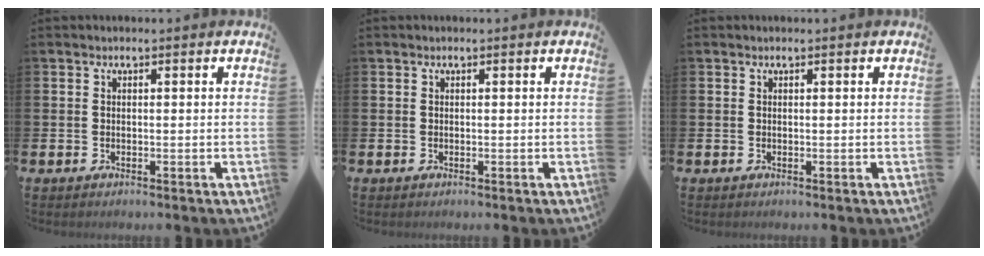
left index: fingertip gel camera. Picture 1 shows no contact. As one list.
[{"total": 0.0}, {"total": 0.0}]